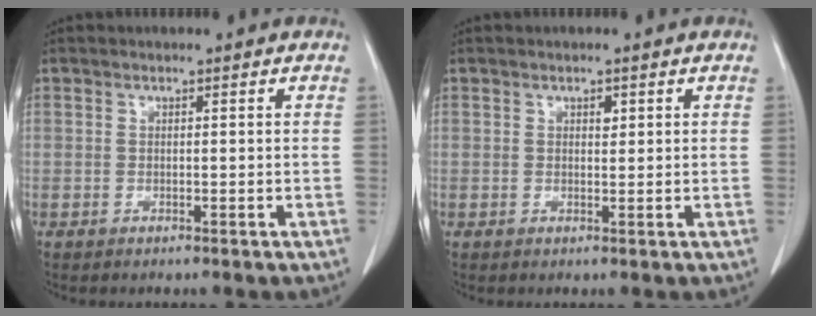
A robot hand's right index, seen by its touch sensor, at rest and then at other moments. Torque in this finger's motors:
{"motor_torque": [-0.16, 0.04, 0.03, -0.01]}